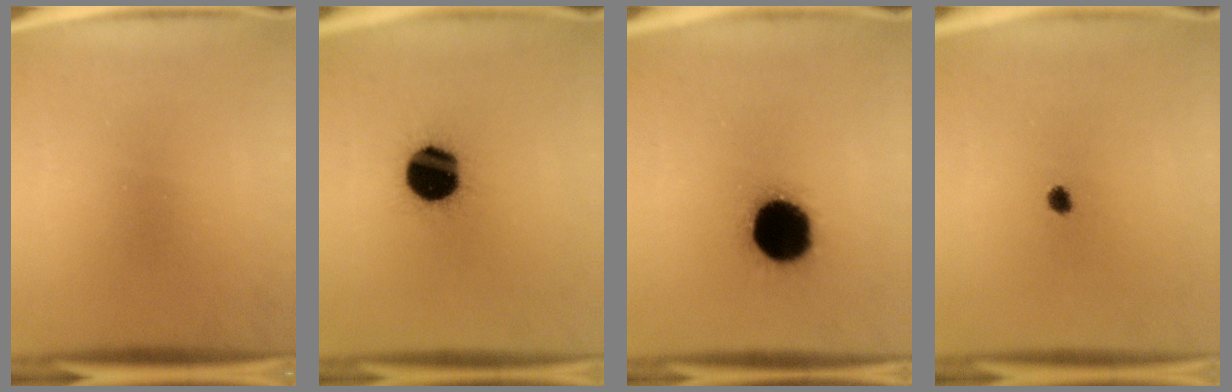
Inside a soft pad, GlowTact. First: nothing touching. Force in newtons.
{"total": 18.3}
{"total": 19.6}
{"total": 1.8}